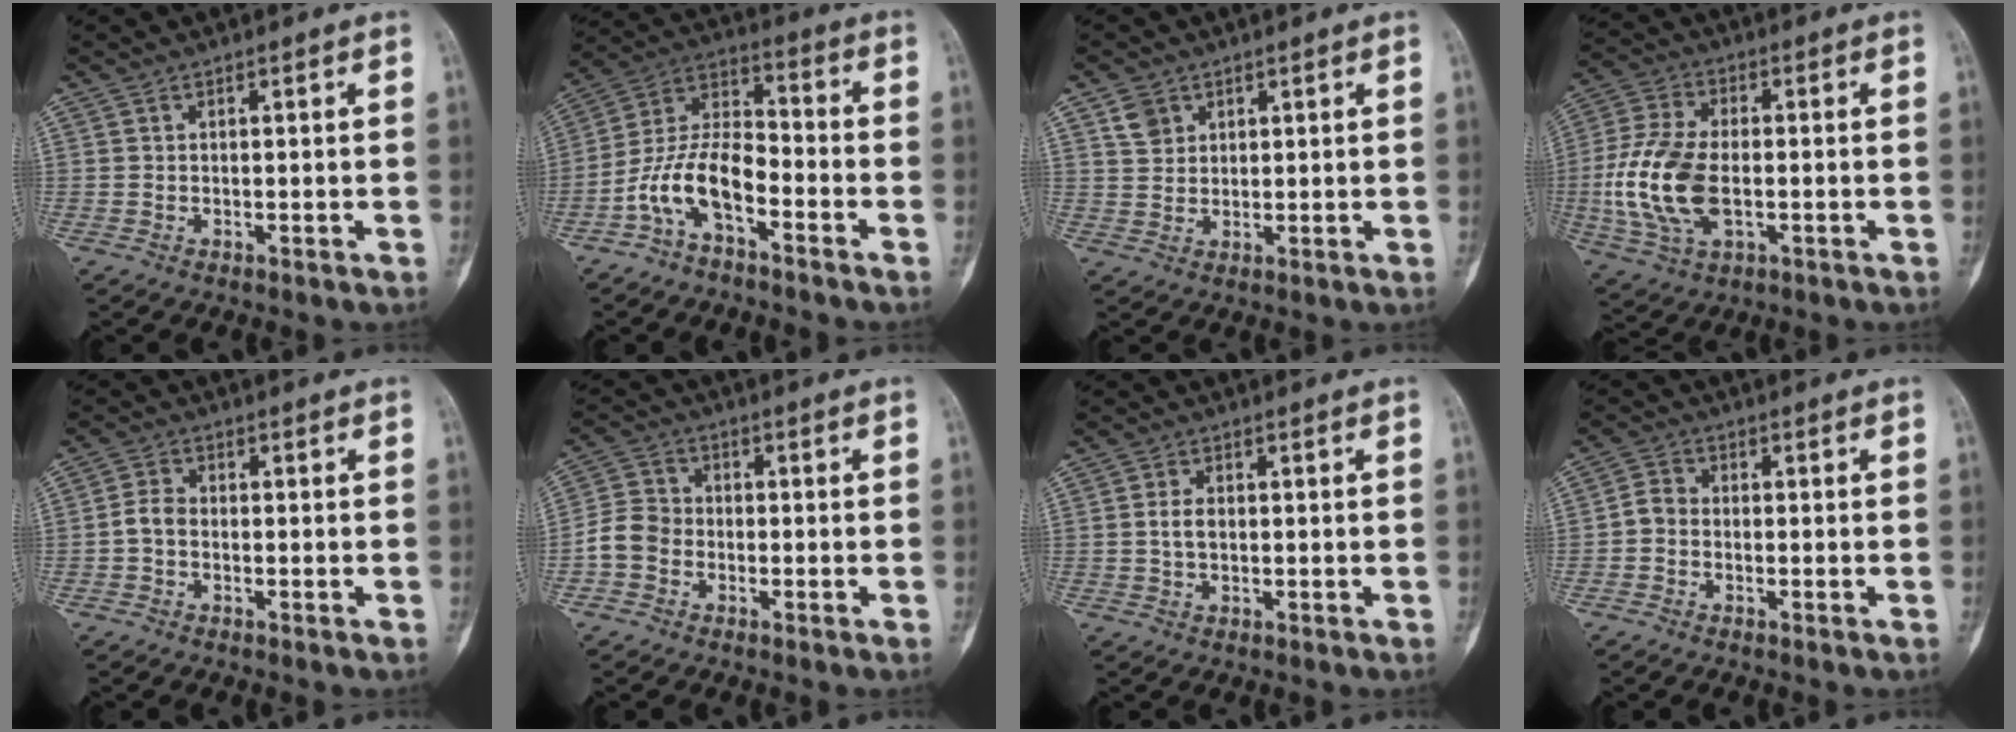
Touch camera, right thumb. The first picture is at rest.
{"total": 11.3, "force": [-5.4, 5.2, 8.4], "torque": [-0.163, 0.065, -0.109]}
{"total": 3.8, "force": [2.1, 2.9, 1.3], "torque": [-0.010, -0.009, 0.043]}
{"total": 15.0, "force": [-2.0, 8.4, 12.3], "torque": [-0.265, 0.003, -0.036]}
{"total": 3.0, "force": [-0.8, 2.0, 2.0], "torque": [-0.036, 0.011, -0.024]}
{"total": 5.6, "force": [-1.9, 4.7, 2.5], "torque": [-0.036, 0.018, -0.048]}
{"total": 2.6, "force": [0.0, 1.7, 2.0], "torque": [-0.038, 0.005, -0.003]}
{"total": 3.0, "force": [-0.9, 2.3, 1.7], "torque": [-0.024, 0.011, -0.029]}